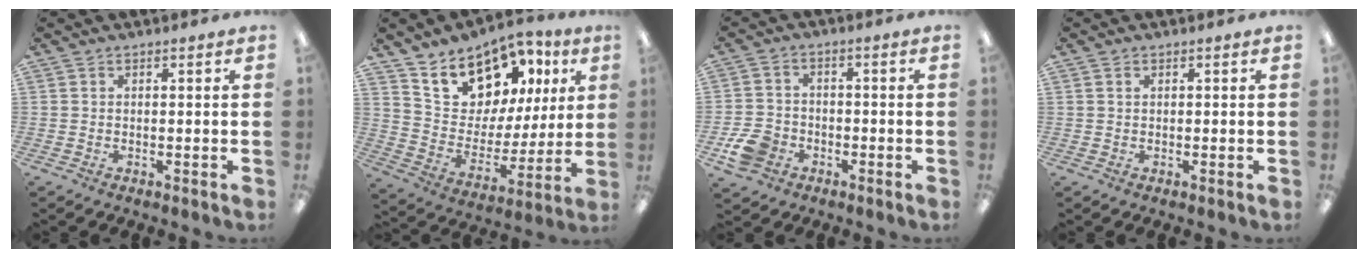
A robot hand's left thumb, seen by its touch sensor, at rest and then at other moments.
{"total": 16.1, "force": [11.9, 9.4, 5.3], "torque": [-0.107, -0.084, 0.220]}
{"total": 7.5, "force": [-3.4, 5.7, 3.4], "torque": [-0.076, 0.024, -0.062]}
{"total": 0.7, "force": [0.3, 0.6, 0.3], "torque": [-0.008, 0.004, 0.005]}